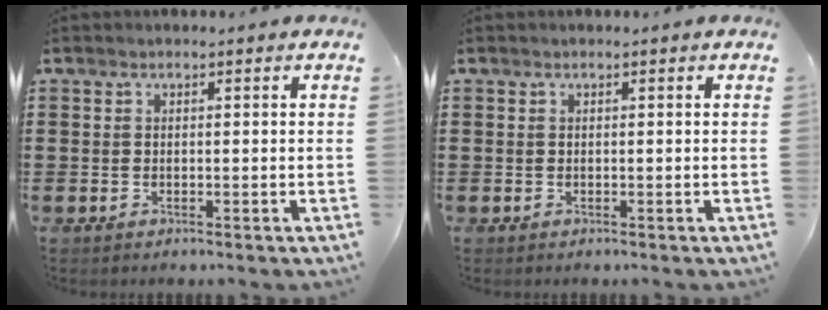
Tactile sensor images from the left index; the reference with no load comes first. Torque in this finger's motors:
{"motor_torque": [0.00, 0.00, 0.00, 0.00]}